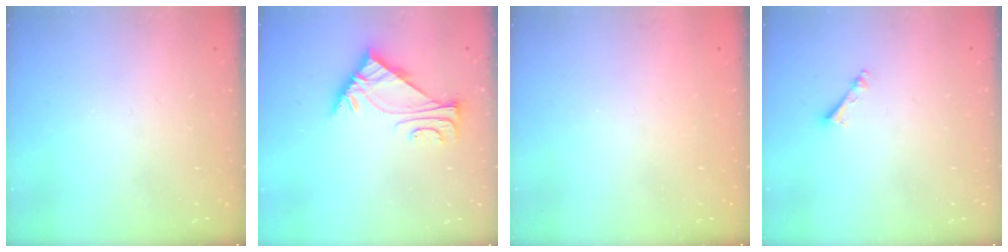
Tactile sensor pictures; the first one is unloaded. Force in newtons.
{"total": 5.7, "press": 5.6, "slide": 0.9}
{"total": 1.3, "press": 1.3, "slide": 0.2}
{"total": 2.5, "press": 2.5, "slide": 0.3}